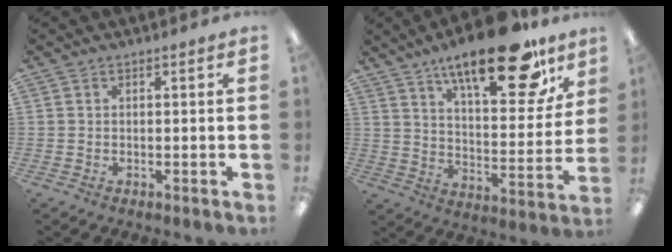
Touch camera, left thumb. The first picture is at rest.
{"total": 22.5, "force": [15.5, 7.4, 14.5], "torque": [-0.217, -0.091, 0.250]}